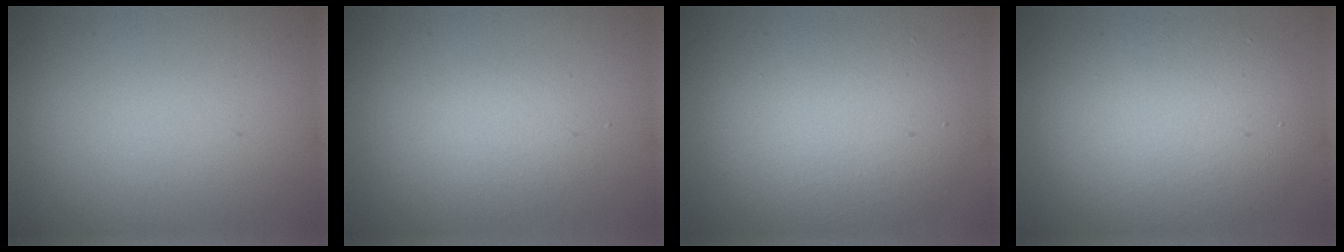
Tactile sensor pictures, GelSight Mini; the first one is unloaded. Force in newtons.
{"total": 2.1, "press": 2.1, "slide": 0.2}
{"total": 5.6, "press": 5.6, "slide": 0.6}
{"total": 7.2, "press": 7.2, "slide": 0.5}